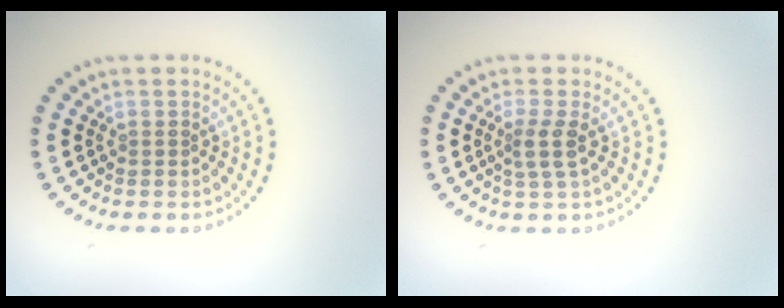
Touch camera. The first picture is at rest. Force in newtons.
{"total": 1.8, "press": 1.5, "slide": 1.1}